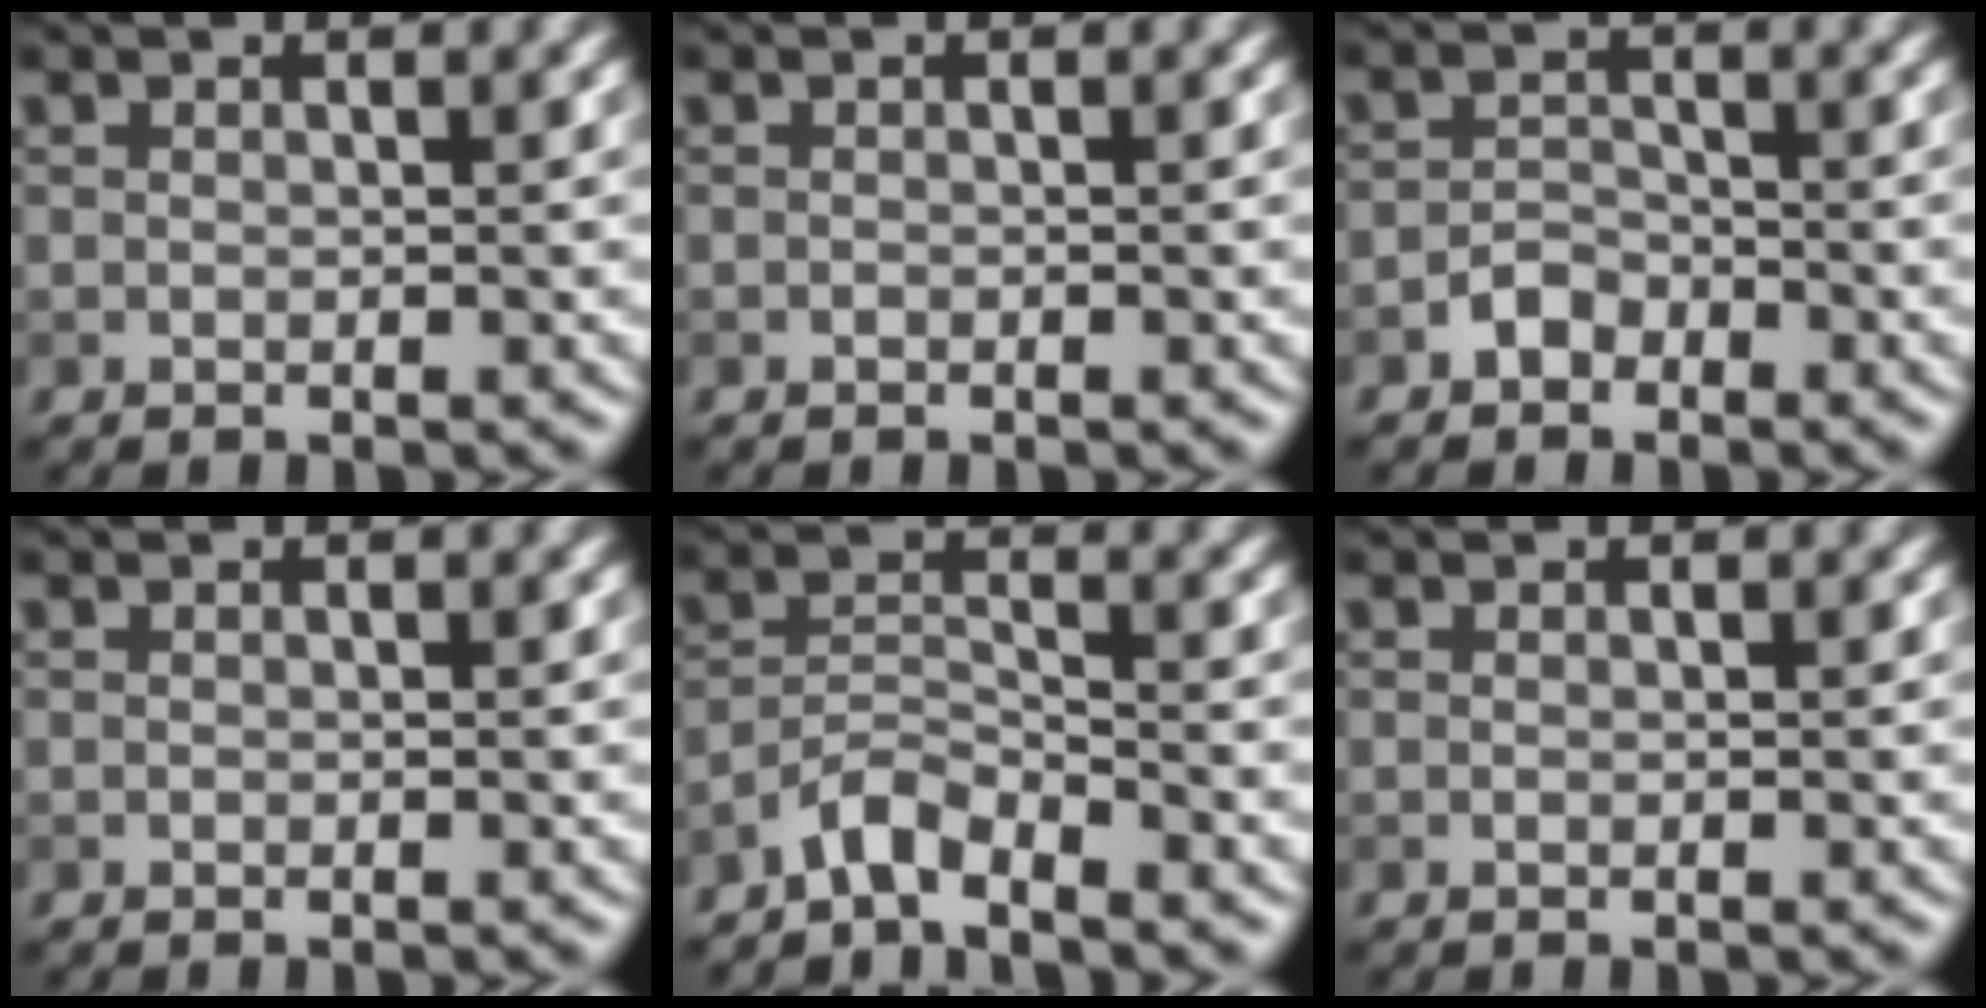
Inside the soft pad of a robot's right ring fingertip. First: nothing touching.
{"total": 0.0}
{"total": 1.6, "force": [-1.2, 1.0, 0.4], "torque": [-0.006, 0.009, -0.023]}
{"total": 0.0}
{"total": 2.9, "force": [-2.6, 0.4, 1.0], "torque": [-0.020, 0.007, -0.061]}
{"total": 0.0}